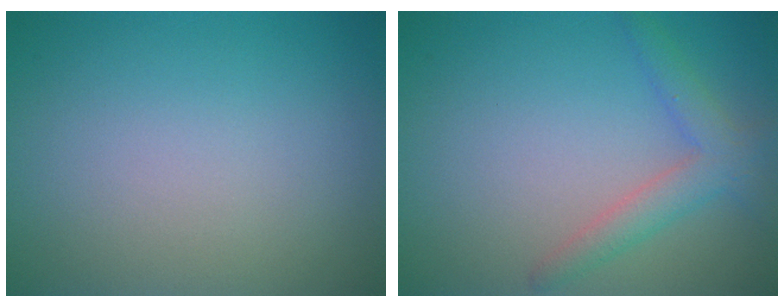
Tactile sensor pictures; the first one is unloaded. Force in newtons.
{"total": 2.9, "press": 2.9, "slide": 0.1}